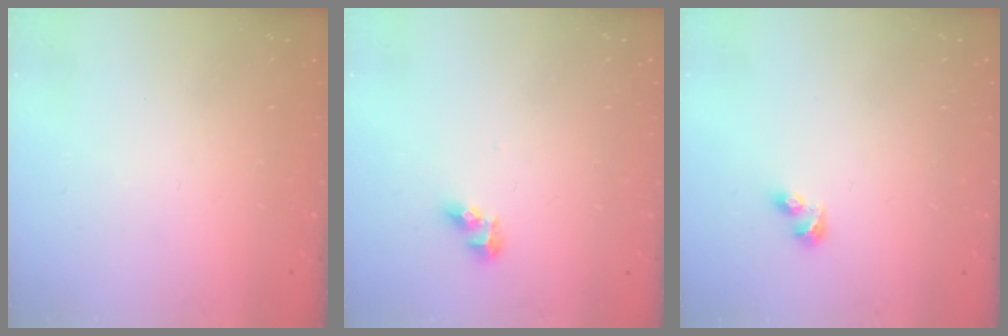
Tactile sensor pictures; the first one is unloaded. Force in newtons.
{"total": 6.1, "press": 6.1, "slide": 0.3}
{"total": 3.4, "press": 3.3, "slide": 1.0}